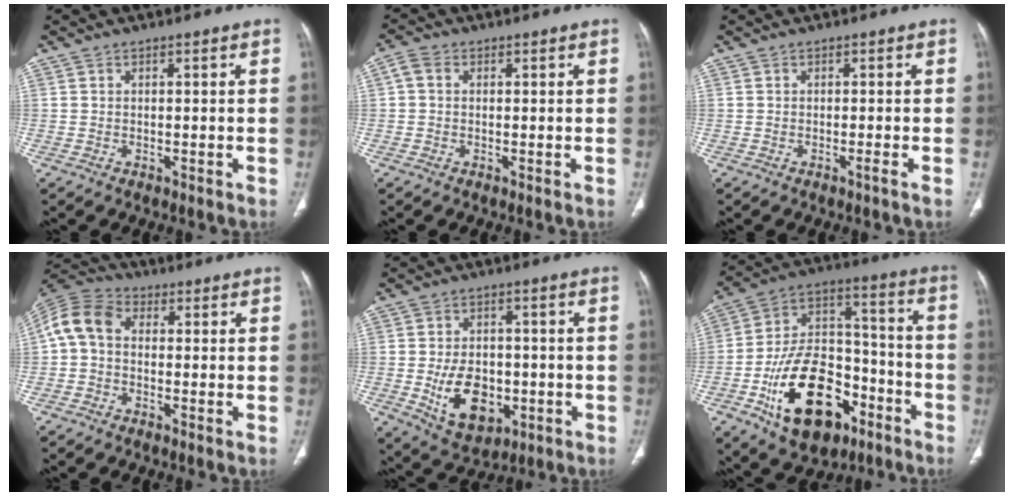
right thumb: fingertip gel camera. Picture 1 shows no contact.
{"total": 2.5, "force": [0.4, 1.9, 1.5], "torque": [-0.031, 0.007, 0.002]}
{"total": 0.8, "force": [-0.4, -0.2, 0.6], "torque": [-0.007, 0.000, -0.009]}
{"total": 8.5, "force": [0.3, 6.1, 5.8], "torque": [-0.108, 0.024, -0.012]}
{"total": 11.3, "force": [-2.5, 7.6, 8.0], "torque": [-0.104, 0.002, -0.026]}
{"total": 23.2, "force": [-10.5, 13.7, 15.5], "torque": [-0.226, 0.079, -0.162]}